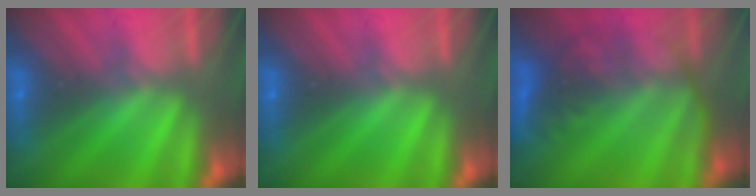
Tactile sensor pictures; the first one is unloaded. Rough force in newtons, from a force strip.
{"total": 0.0}
{"total": 8.6}